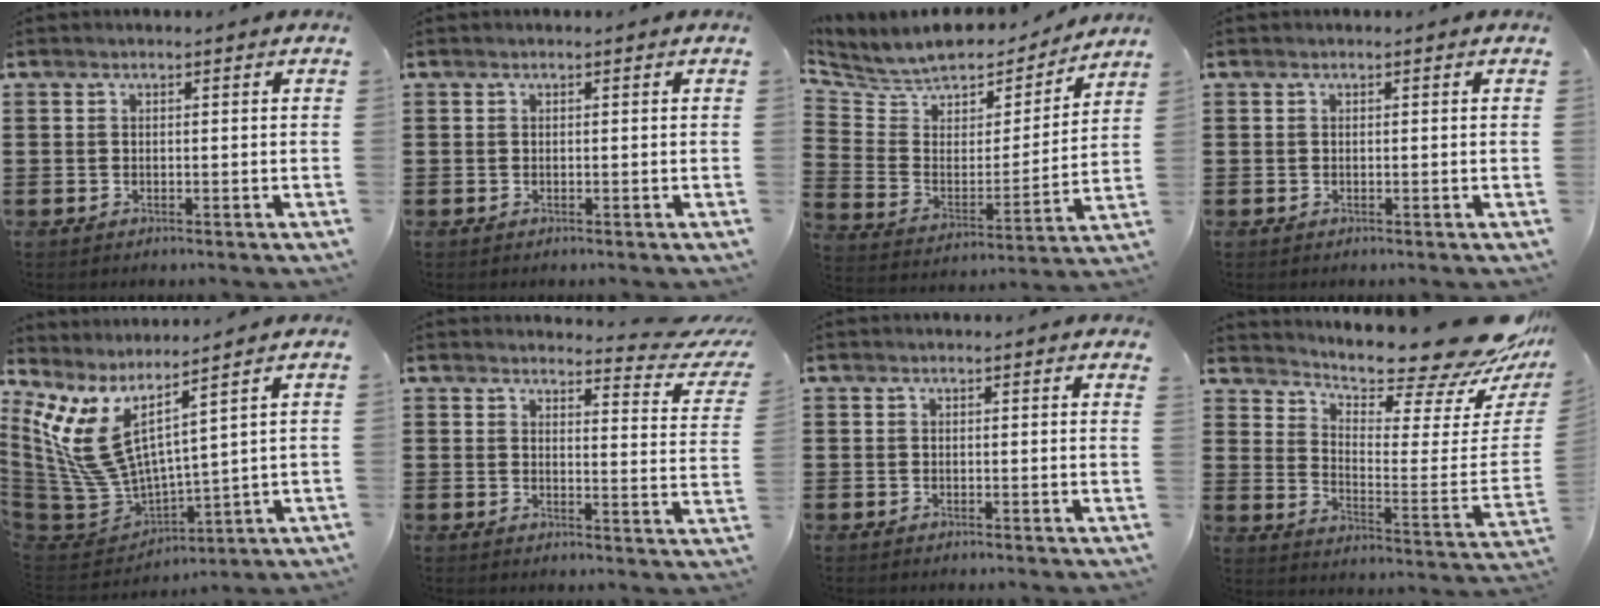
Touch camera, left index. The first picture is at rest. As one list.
[{"total": 0.0}, {"total": 7.0, "force": [6.6, 2.2, 0.8], "torque": [-0.054, -0.056, 0.109]}, {"total": 0.0}, {"total": 9.0, "force": [3.2, 3.7, 7.6], "torque": [-0.209, -0.052, 0.050]}, {"total": 3.7, "force": [3.4, 0.1, 1.6], "torque": [-0.023, -0.028, 0.052]}, {"total": 0.6, "force": [0.6, -0.1, 0.1], "torque": [-0.003, -0.002, 0.011]}, {"total": 11.4, "force": [10.0, 1.2, 5.3], "torque": [-0.097, -0.091, 0.163]}]